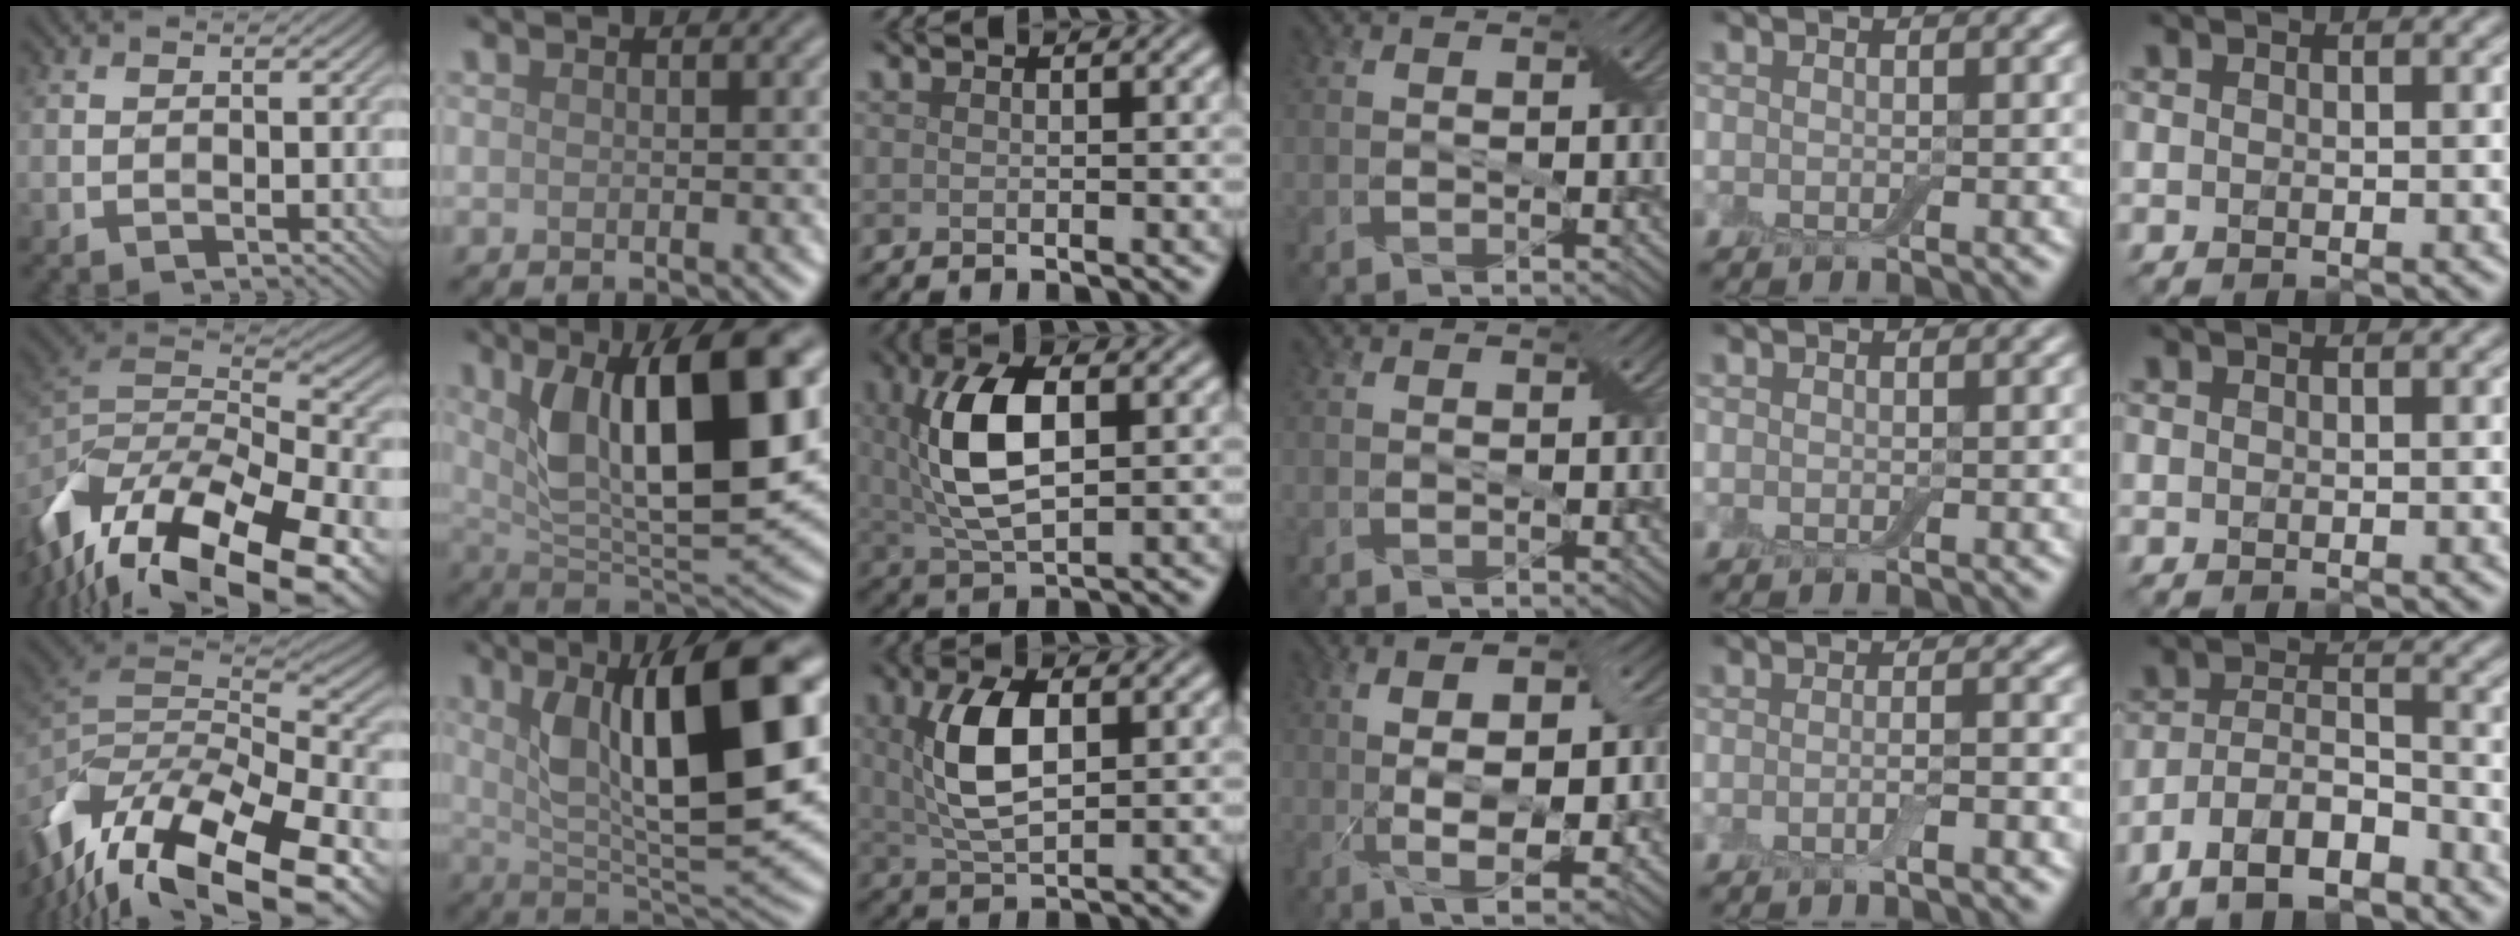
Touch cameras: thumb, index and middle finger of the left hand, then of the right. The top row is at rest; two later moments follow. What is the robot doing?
{"motion": "wrap", "object": "bandage"}